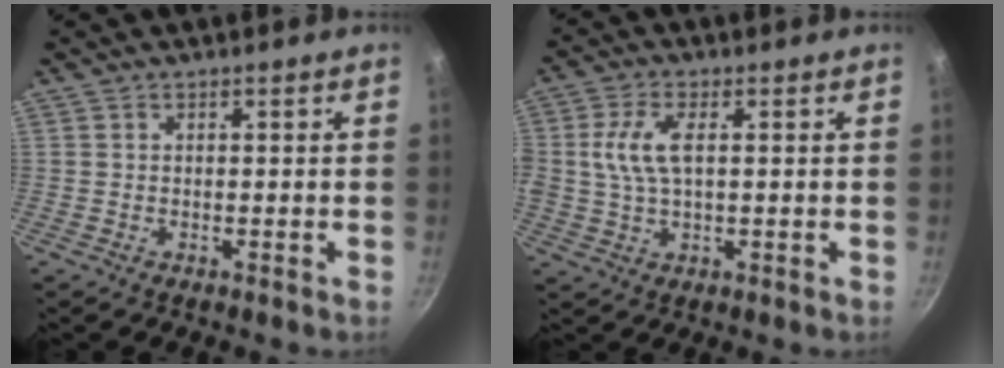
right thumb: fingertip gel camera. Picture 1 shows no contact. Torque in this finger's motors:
{"motor_torque": [-0.40, 0.77, 0.26, -0.20, 0.13]}